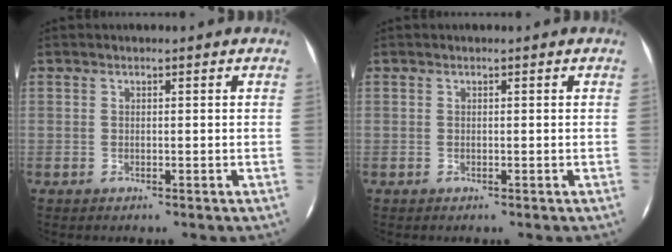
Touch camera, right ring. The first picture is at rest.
{"total": 0.0}